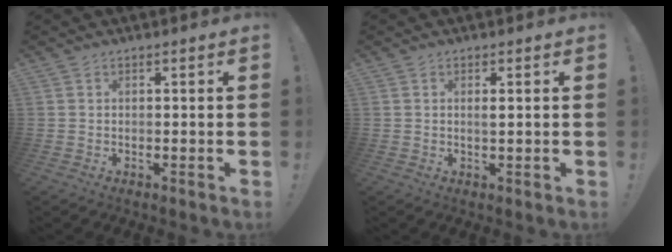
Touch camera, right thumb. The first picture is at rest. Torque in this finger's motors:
{"motor_torque": [-0.05, -0.16, -0.01, 0.16, 0.03]}